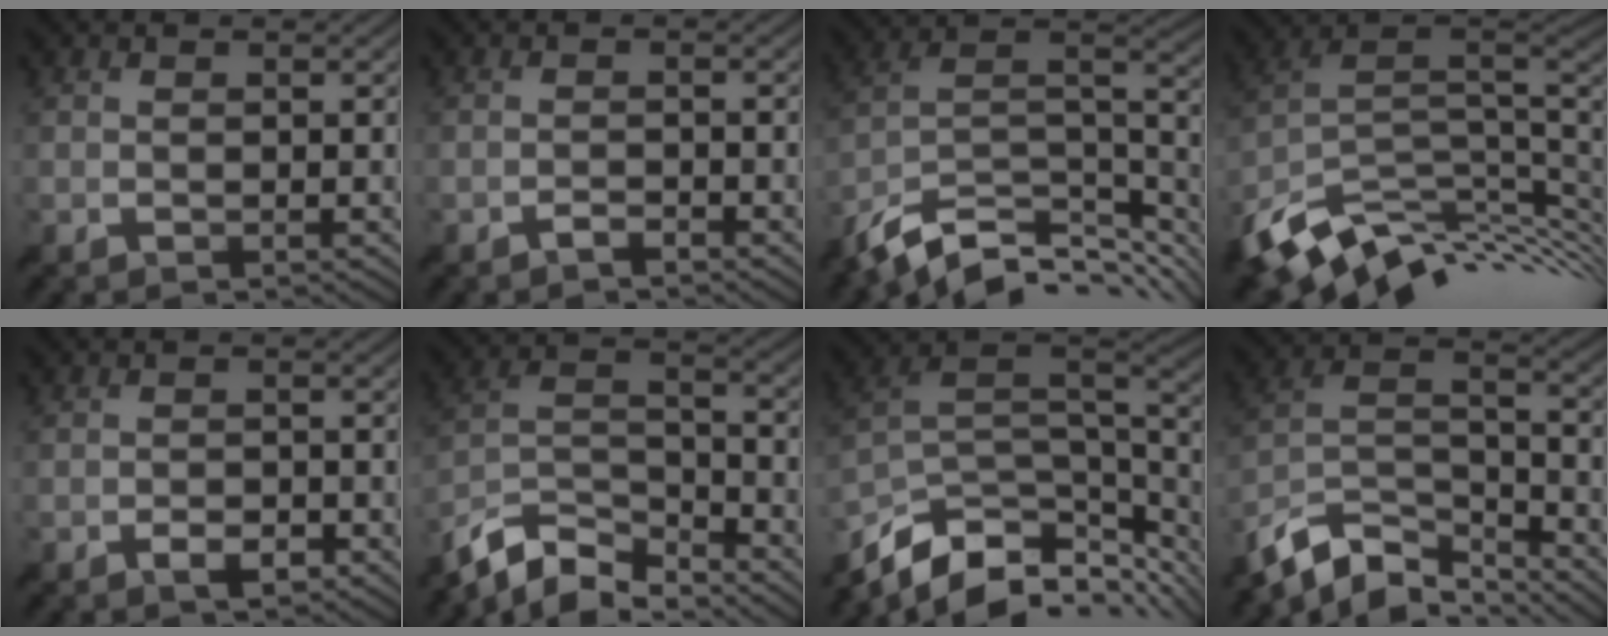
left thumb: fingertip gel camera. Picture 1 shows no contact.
{"total": 1.3, "force": [-1.1, 0.3, 0.7], "torque": [-0.014, 0.002, -0.024]}
{"total": 13.3, "force": [-9.9, 5.1, 7.4], "torque": [-0.172, -0.007, -0.164]}
{"total": 13.5, "force": [-5.3, 7.3, 10.0], "torque": [-0.214, -0.026, -0.088]}
{"total": 2.3, "force": [-1.3, 1.1, 1.5], "torque": [-0.025, 0.000, -0.025]}
{"total": 10.2, "force": [-8.8, 2.8, 4.3], "torque": [-0.091, 0.002, -0.179]}
{"total": 13.0, "force": [-8.0, 5.9, 8.4], "torque": [-0.203, -0.021, -0.126]}
{"total": 11.3, "force": [-8.8, 4.3, 5.6], "torque": [-0.121, -0.002, -0.172]}